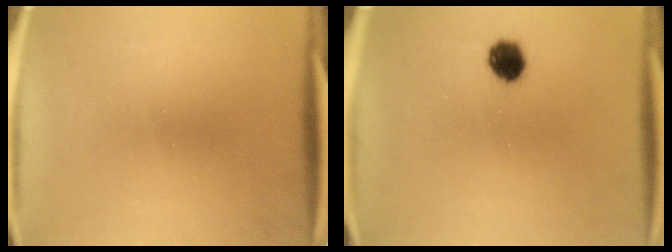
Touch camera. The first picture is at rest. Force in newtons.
{"total": 5.3}